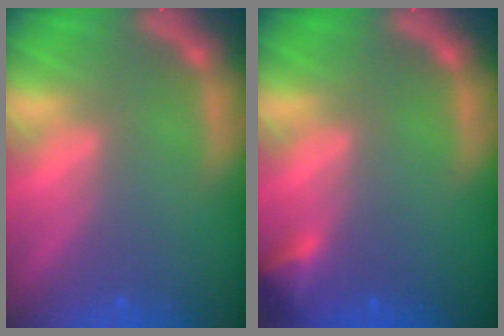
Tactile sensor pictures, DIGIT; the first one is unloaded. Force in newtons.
{"total": 1.9}